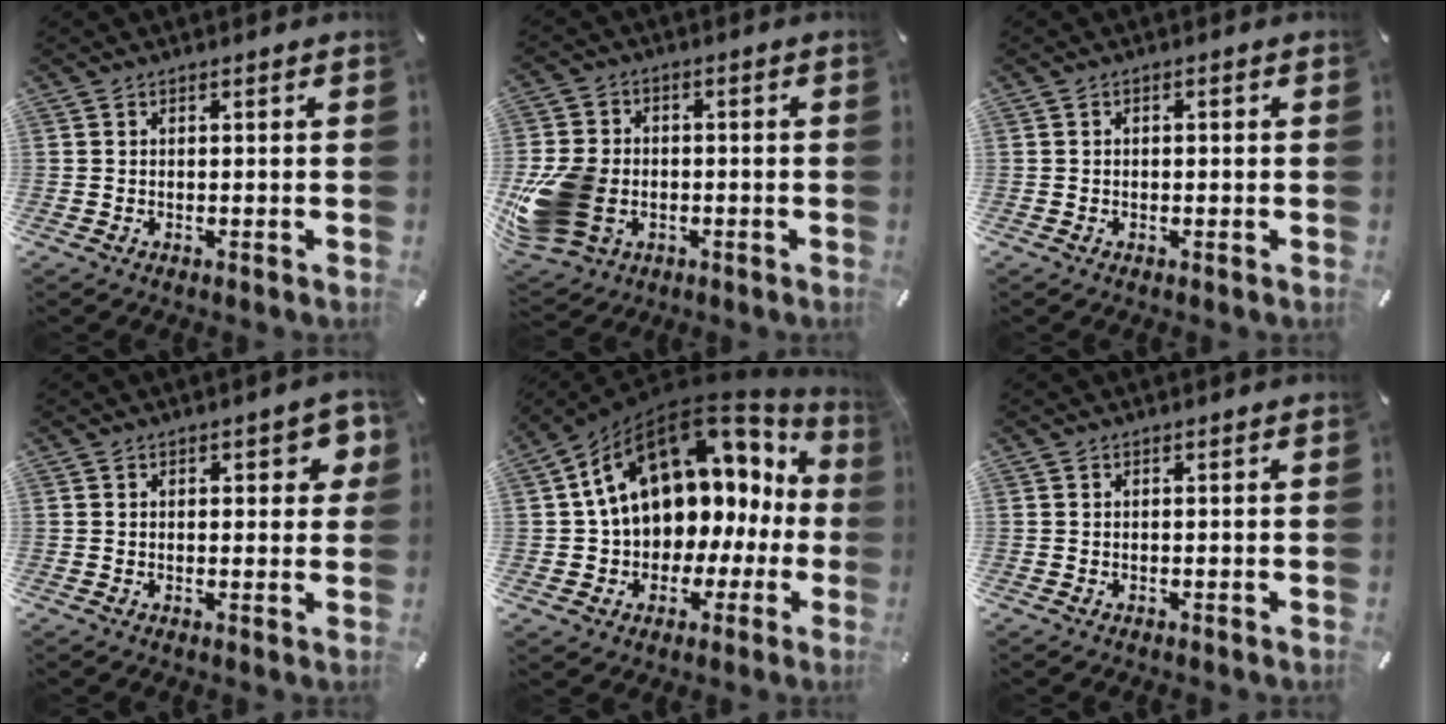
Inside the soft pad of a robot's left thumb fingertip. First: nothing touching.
{"total": 15.6, "force": [-3.8, 12.3, 8.8], "torque": [-0.184, 0.022, -0.067]}
{"total": 0.8, "force": [-0.3, 0.5, 0.5], "torque": [-0.009, 0.002, -0.006]}
{"total": 4.3, "force": [1.5, 2.1, 3.4], "torque": [-0.036, -0.002, 0.019]}
{"total": 16.9, "force": [7.5, 11.4, 10.1], "torque": [-0.172, -0.059, 0.129]}
{"total": 0.0}